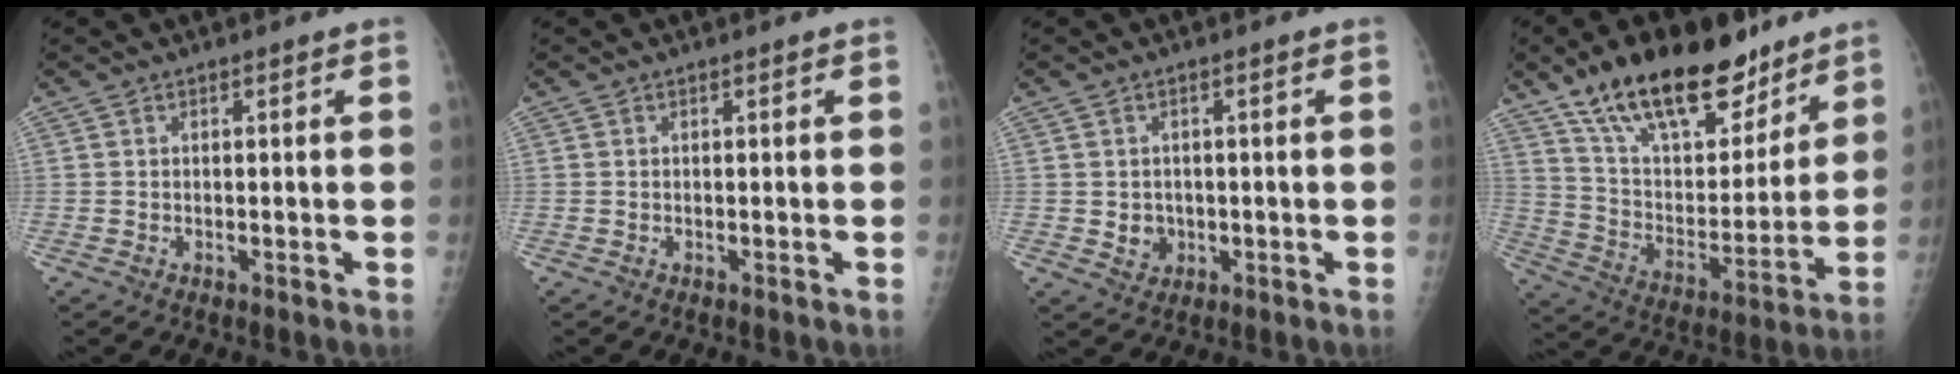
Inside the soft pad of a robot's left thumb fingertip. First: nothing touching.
{"total": 0.0}
{"total": 2.9, "force": [-0.2, 2.7, 1.1], "torque": [-0.005, 0.001, 0.005]}
{"total": 25.0, "force": [17.3, 11.0, 14.3], "torque": [-0.194, -0.060, 0.290]}